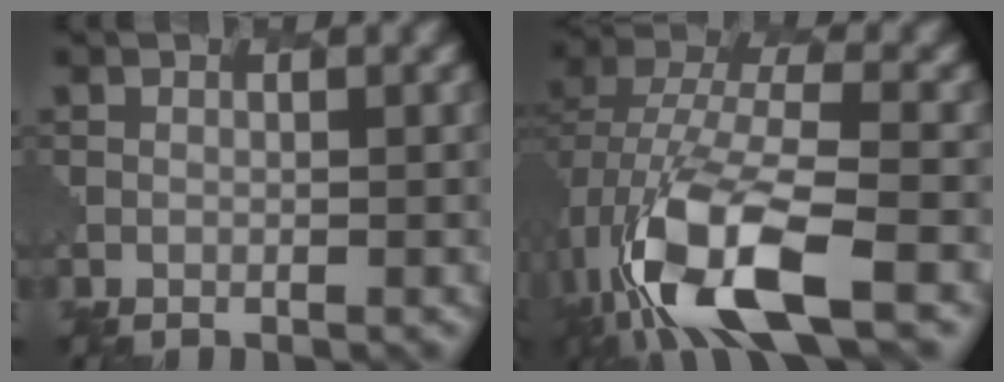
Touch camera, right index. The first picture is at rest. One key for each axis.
{"total": 11.2, "fx": -4.7, "fy": 4.7, "fz": 9.0, "tx": -0.189, "ty": -0.007, "tz": -0.087}